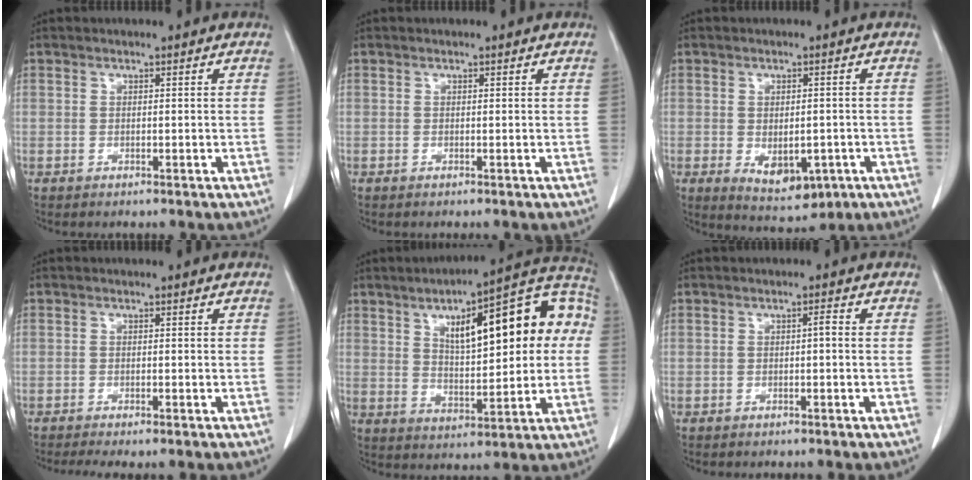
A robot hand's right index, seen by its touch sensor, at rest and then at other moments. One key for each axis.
{"total": 0.0}
{"total": 7.8, "fx": -2.8, "fy": 4.1, "fz": 6.0, "tx": -0.088, "ty": -0.011, "tz": -0.027}
{"total": 3.4, "fx": -2.7, "fy": 0.2, "fz": 2.0, "tx": -0.033, "ty": -0.007, "tz": -0.043}
{"total": 20.6, "fx": 4.9, "fy": 6.3, "fz": 19.0, "tx": -0.271, "ty": 0.041, "tz": 0.069}
{"total": 1.0, "fx": -0.1, "fy": 0.1, "fz": 1.0, "tx": -0.010, "ty": 0.005, "tz": -0.002}